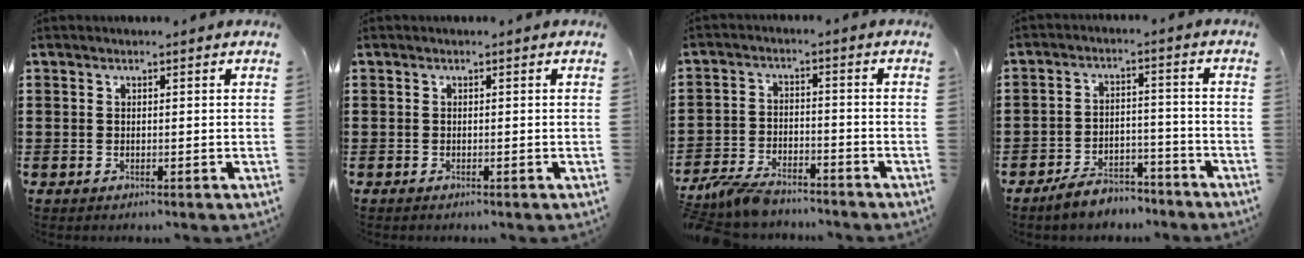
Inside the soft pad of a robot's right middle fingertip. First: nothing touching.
{"total": 0.0}
{"total": 5.5, "force": [-5.1, 1.2, 1.8], "torque": [-0.057, -0.005, -0.105]}
{"total": 5.0, "force": [-4.8, 1.2, 1.1], "torque": [-0.025, 0.011, -0.095]}